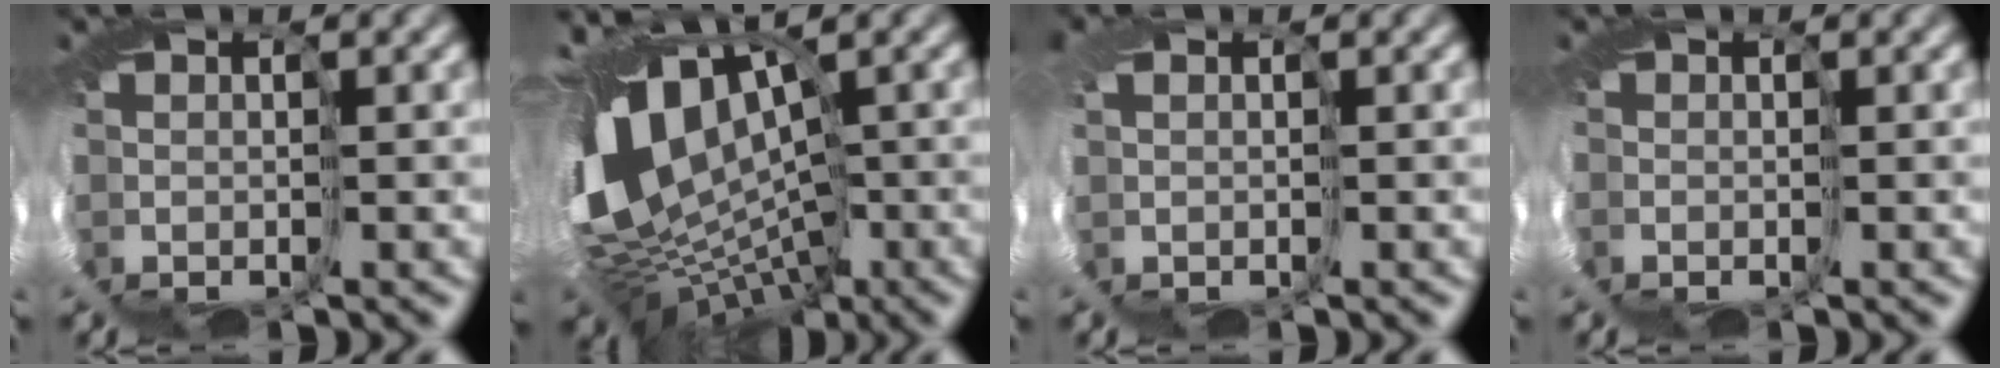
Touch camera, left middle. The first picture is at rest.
{"total": 11.9, "force": [0.9, 8.1, 8.6], "torque": [-0.205, -0.009, 0.026]}
{"total": 1.2, "force": [0.2, 0.9, 0.8], "torque": [-0.042, -0.001, 0.016]}
{"total": 1.9, "force": [-1.0, 1.3, 0.9], "torque": [-0.041, -0.001, -0.004]}